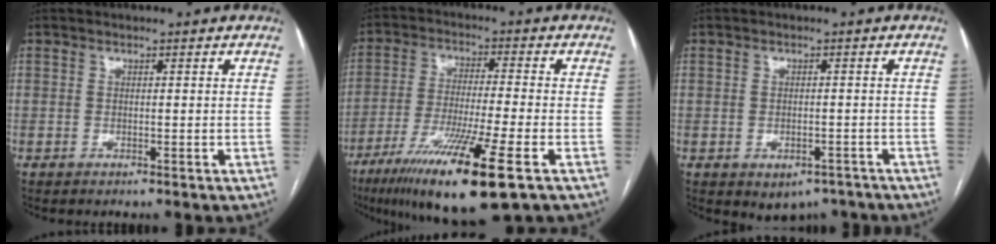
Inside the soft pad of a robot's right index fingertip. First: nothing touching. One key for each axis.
{"total": 16.1, "fx": -8.9, "fy": 0.3, "fz": 13.4, "tx": -0.244, "ty": -0.044, "tz": -0.153}
{"total": 4.7, "fx": -3.2, "fy": 3.0, "fz": 1.7, "tx": -0.013, "ty": 0.006, "tz": -0.036}